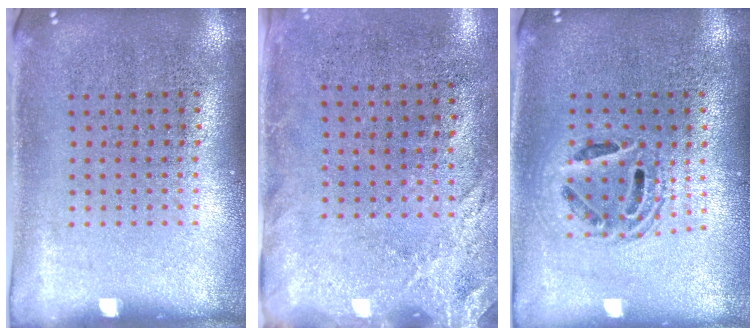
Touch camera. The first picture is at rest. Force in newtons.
{"total": 2.7, "press": 2.1, "slide": 1.7}
{"total": 1.5, "press": 1.3, "slide": 0.8}